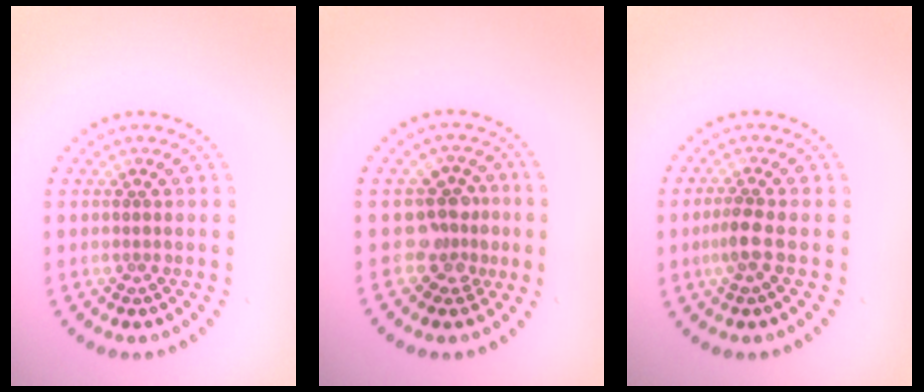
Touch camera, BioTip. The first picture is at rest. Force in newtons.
{"total": 2.9, "press": 2.4, "slide": 1.6}
{"total": 1.7, "press": 1.4, "slide": 0.9}